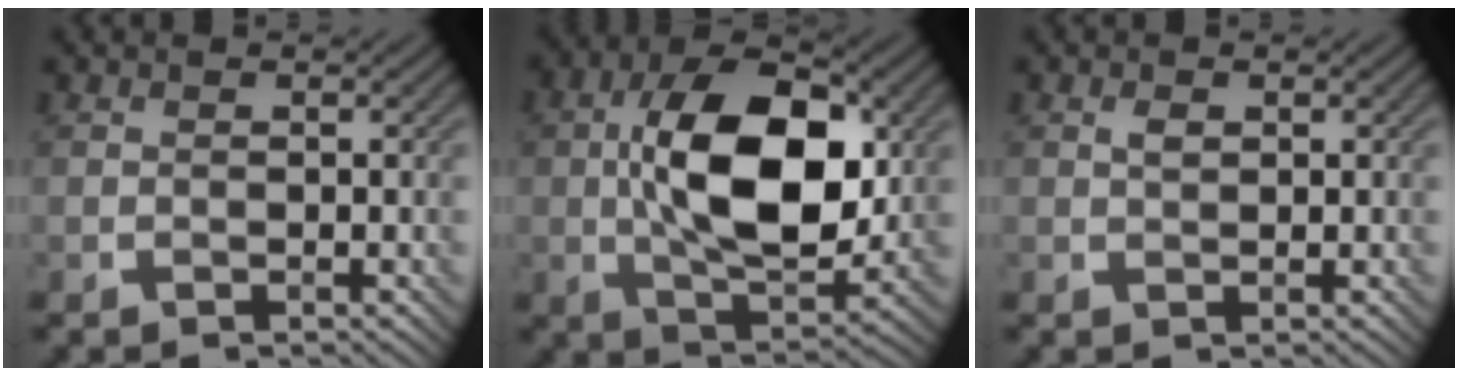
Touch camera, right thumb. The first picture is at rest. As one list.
[{"total": 14.3, "force": [1.1, 7.8, 11.9], "torque": [-0.219, 0.006, 0.018]}, {"total": 1.2, "force": [0.4, 0.7, 0.9], "torque": [-0.018, 0.000, 0.008]}]